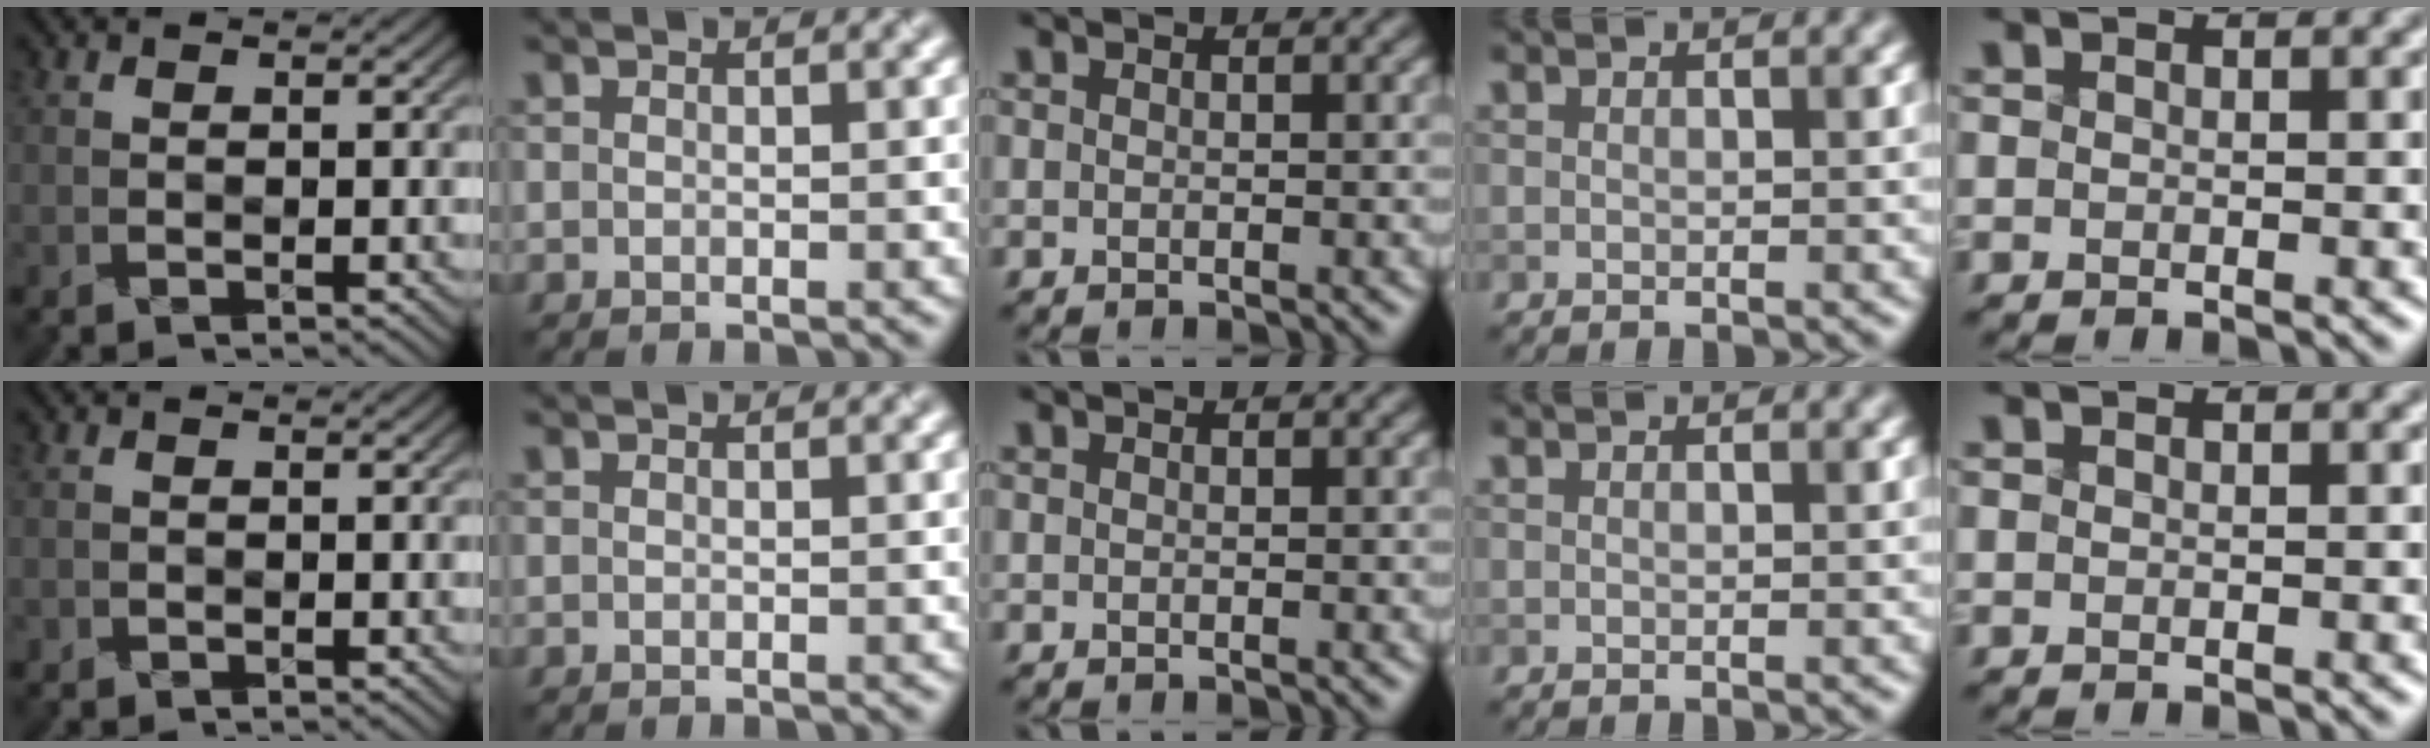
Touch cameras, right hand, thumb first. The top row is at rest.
{"thumb": {"total": 0.5, "force": [0.0, 0.5, 0.1], "torque": [-0.002, 0.001, 0.001]}}